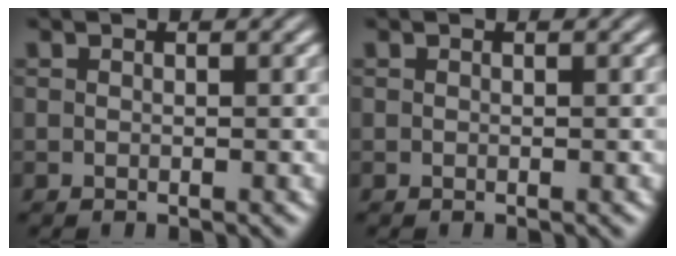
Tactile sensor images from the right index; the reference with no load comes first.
{"total": 0.0}